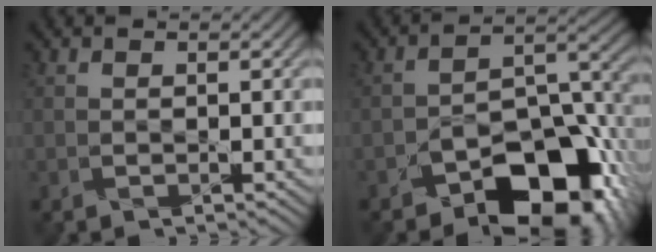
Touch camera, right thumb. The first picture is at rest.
{"total": 13.2, "force": [-8.5, 6.3, 7.9], "torque": [-0.106, -0.007, -0.146]}